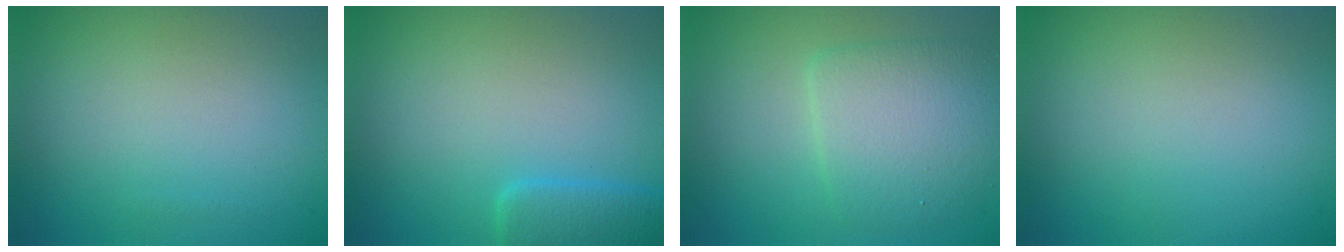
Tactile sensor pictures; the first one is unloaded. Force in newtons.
{"total": 2.9, "press": 2.9, "slide": 0.2}
{"total": 4.7, "press": 4.7, "slide": 0.1}
{"total": 0.0}